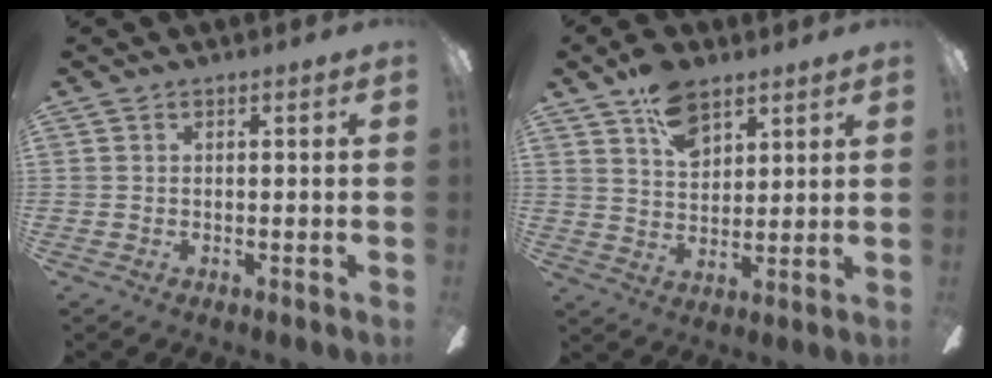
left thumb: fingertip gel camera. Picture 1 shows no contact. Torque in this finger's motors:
{"motor_torque": [1.18, 0.69, 0.77, -0.52, 0.06]}